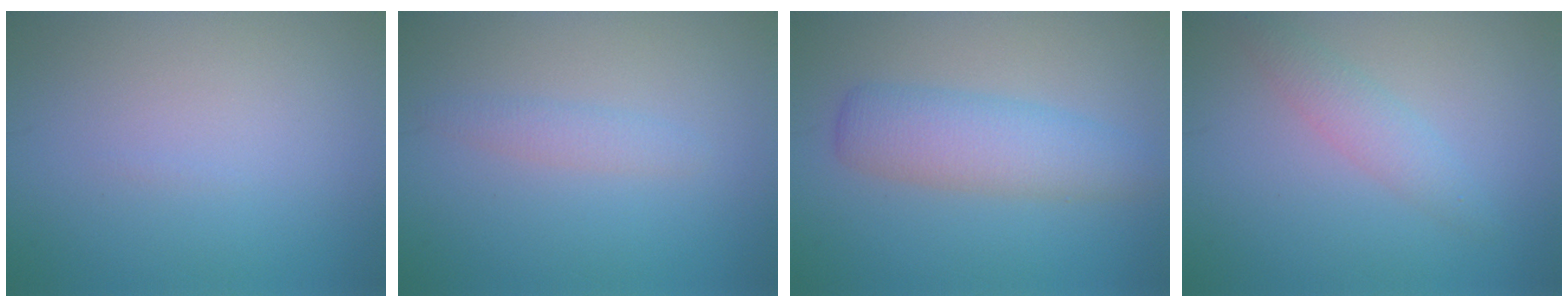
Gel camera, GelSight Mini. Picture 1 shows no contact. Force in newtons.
{"total": 1.4, "press": 1.4, "slide": 0.1}
{"total": 4.5, "press": 4.5, "slide": 0.1}
{"total": 2.2, "press": 2.2, "slide": 0.2}